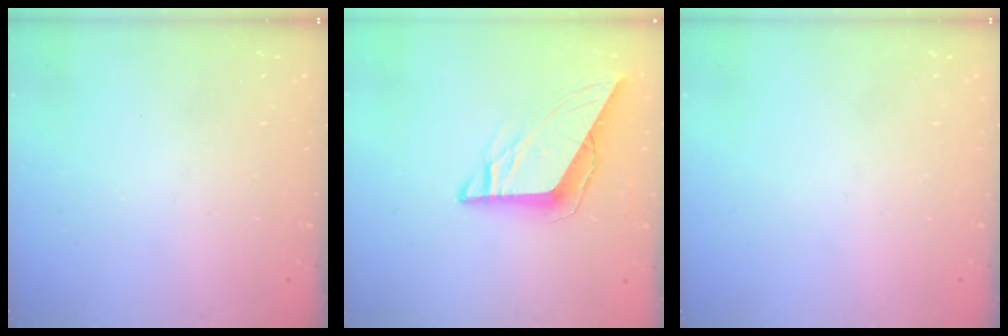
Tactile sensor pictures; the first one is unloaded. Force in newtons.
{"total": 9.8, "press": 9.7, "slide": 1.1}
{"total": 0.0}